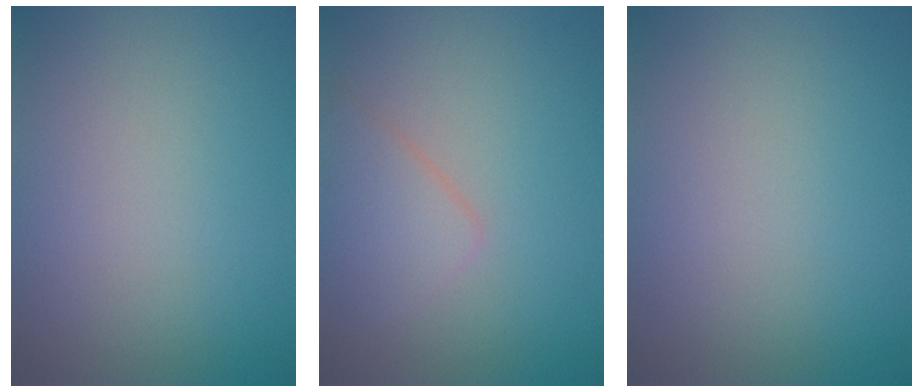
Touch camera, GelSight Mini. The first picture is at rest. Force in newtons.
{"total": 2.5, "press": 2.5, "slide": 0.1}
{"total": 0.0}